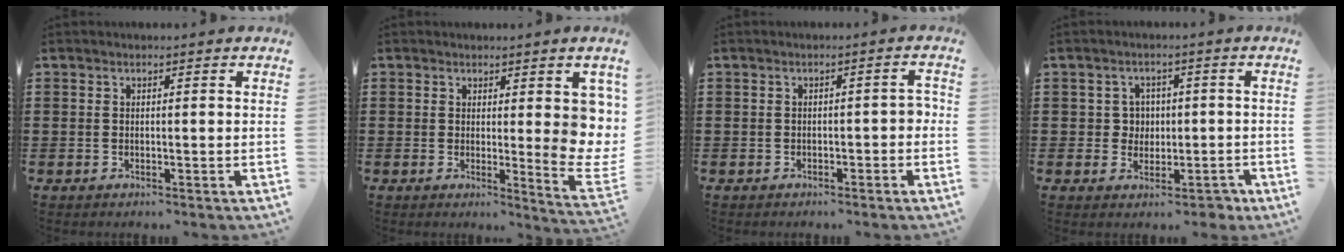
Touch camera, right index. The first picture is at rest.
{"total": 5.9, "force": [2.3, 2.2, 4.9], "torque": [-0.051, -0.027, 0.038]}
{"total": 1.7, "force": [-0.9, 0.9, 1.1], "torque": [-0.023, 0.005, -0.022]}
{"total": 3.3, "force": [-0.6, 3.1, 1.1], "torque": [-0.035, 0.007, -0.015]}